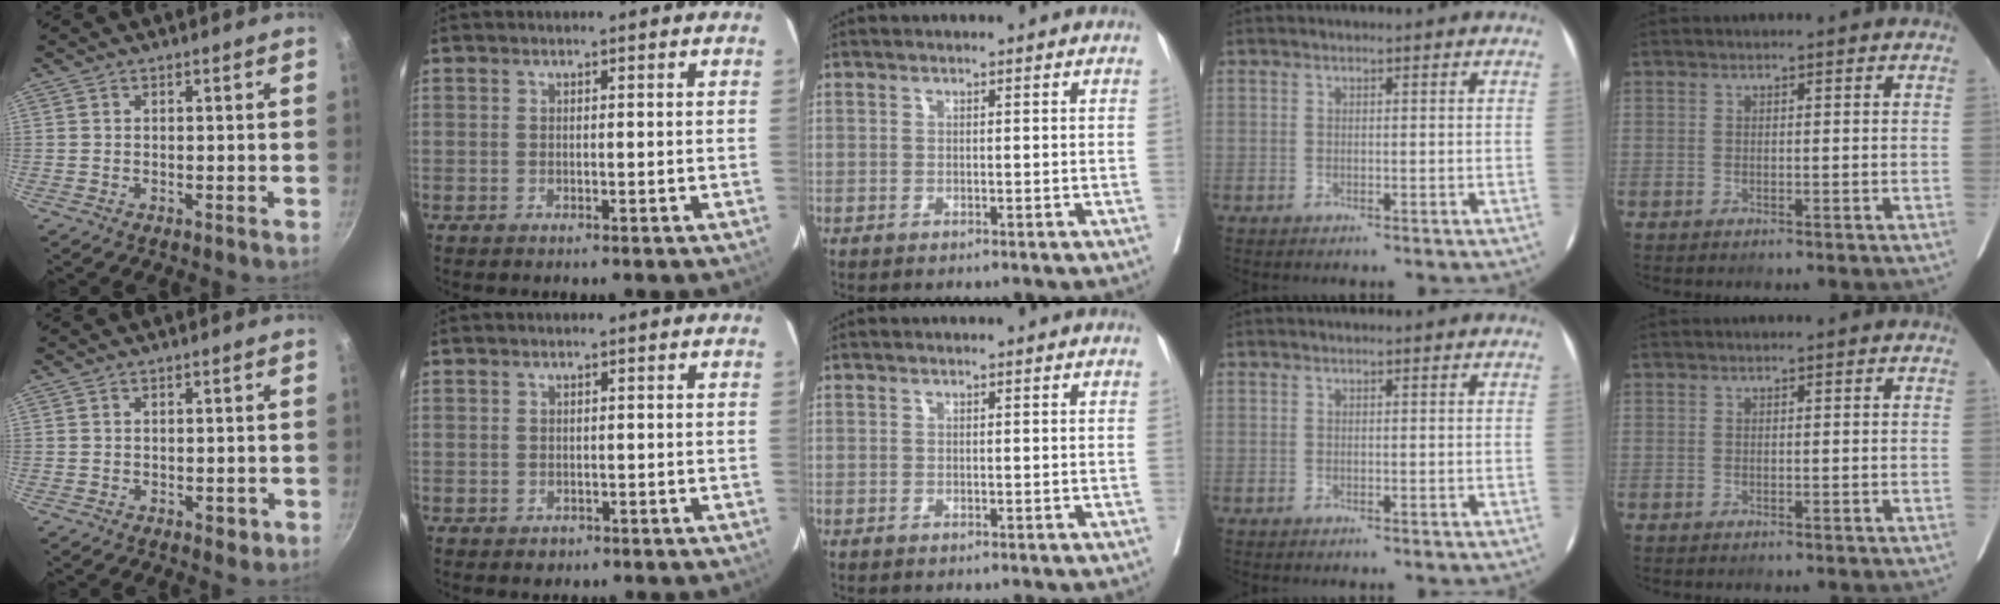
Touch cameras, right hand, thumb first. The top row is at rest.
{"thumb": {"total": 2.0, "force": [-0.7, 1.2, 1.4], "torque": [-0.011, 0.003, -0.006]}, "index": {"total": 1.2, "force": [-0.6, 1.0, 0.2], "torque": [-0.004, 0.002, -0.003]}}